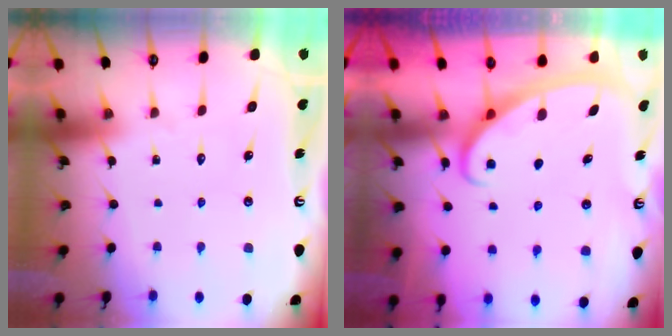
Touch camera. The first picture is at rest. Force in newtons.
{"total": 2.8, "press": 2.8, "slide": 0.4}